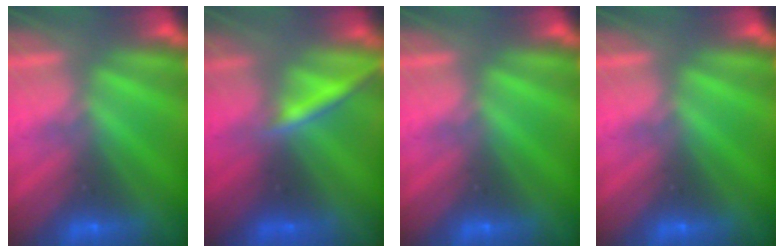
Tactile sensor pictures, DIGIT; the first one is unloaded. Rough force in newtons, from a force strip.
{"total": 2.2}
{"total": 0.0}
{"total": 0.0}